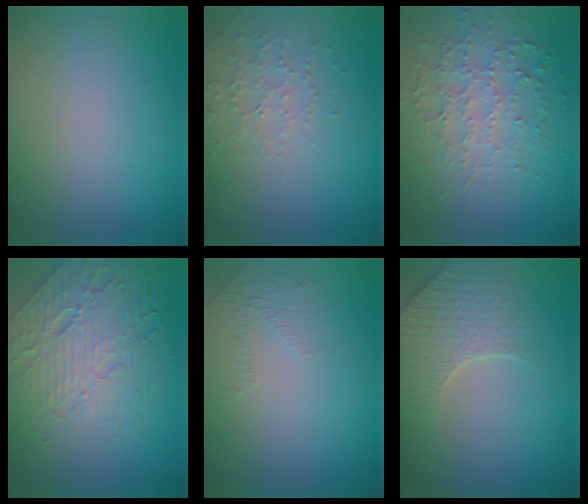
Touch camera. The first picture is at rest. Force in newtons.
{"total": 2.2, "press": 2.1, "slide": 0.6}
{"total": 3.5, "press": 3.2, "slide": 1.4}
{"total": 7.1, "press": 5.1, "slide": 5.0}
{"total": 1.1, "press": 0.6, "slide": 1.0}
{"total": 4.4, "press": 4.2, "slide": 1.1}